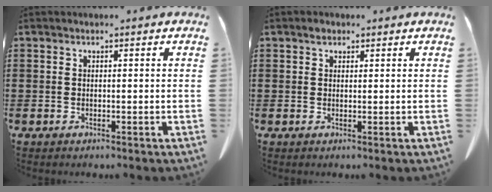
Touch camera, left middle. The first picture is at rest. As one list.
[{"total": 1.2, "force": [0.8, 0.7, 0.4], "torque": [-0.004, 0.001, 0.014]}]